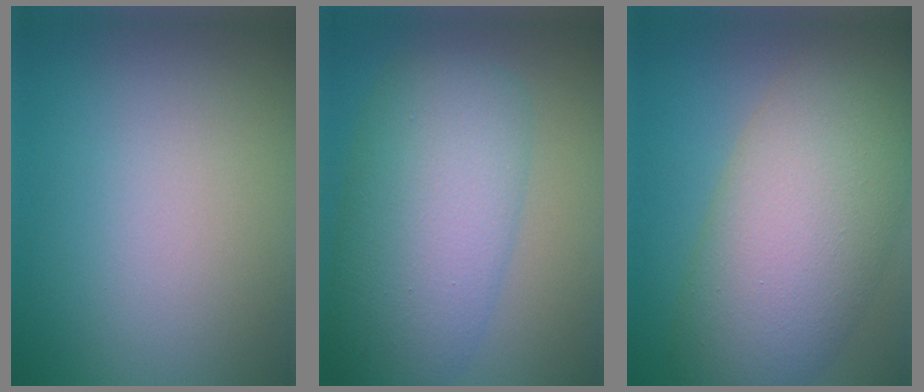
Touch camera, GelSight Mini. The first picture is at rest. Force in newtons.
{"total": 9.9, "press": 9.9, "slide": 0.3}
{"total": 11.1, "press": 11.1, "slide": 0.6}